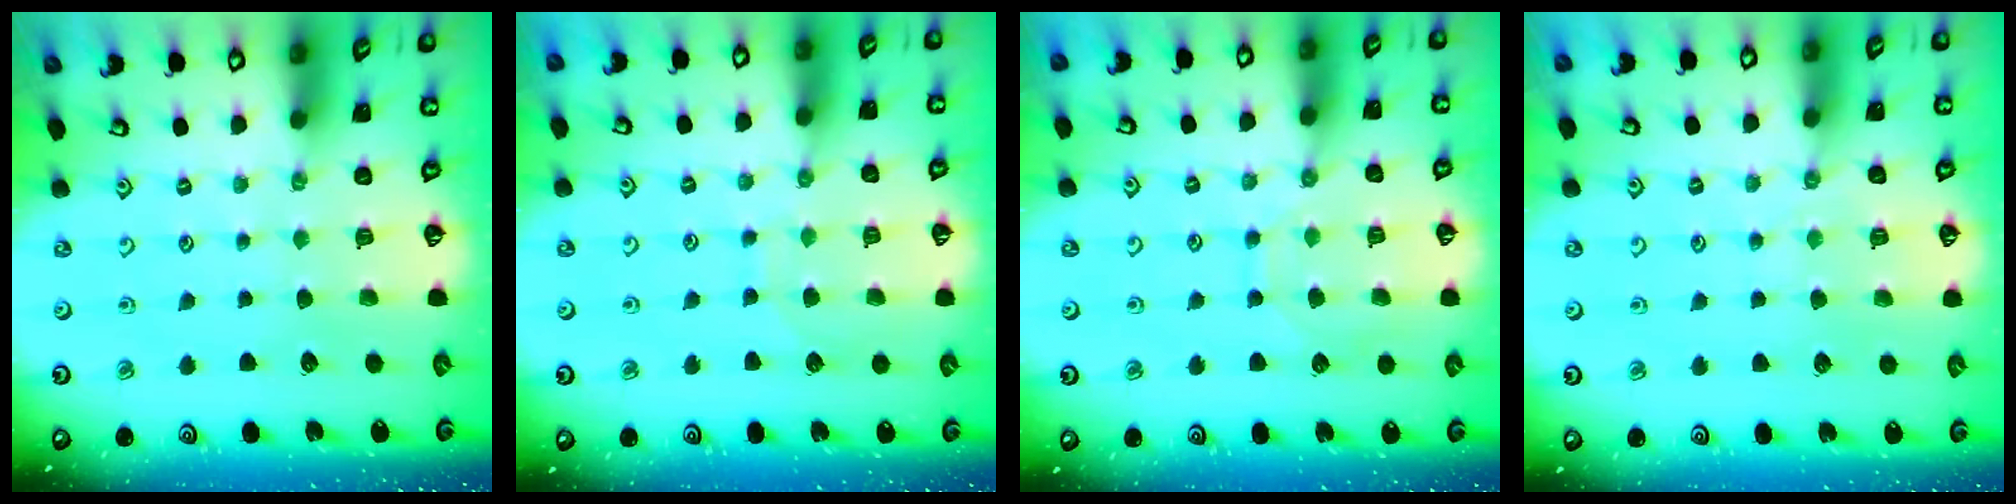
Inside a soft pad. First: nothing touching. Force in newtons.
{"total": 6.7, "press": 6.7, "slide": 0.6}
{"total": 8.9, "press": 8.9, "slide": 0.7}
{"total": 2.8, "press": 2.8, "slide": 0.3}